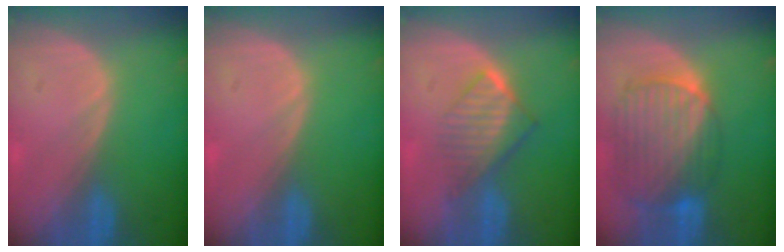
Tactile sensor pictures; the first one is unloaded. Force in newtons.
{"total": 0.0}
{"total": 6.5, "press": 5.7, "slide": 3.0}
{"total": 10.6, "press": 9.0, "slide": 5.5}